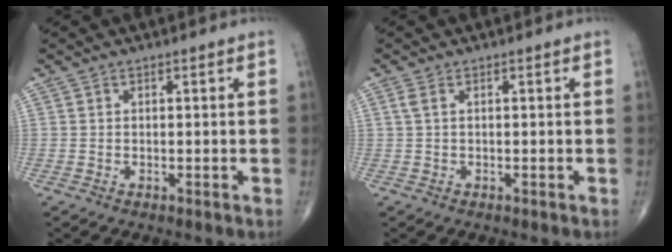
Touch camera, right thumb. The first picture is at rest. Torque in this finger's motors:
{"motor_torque": [-0.26, 0.19, -0.02, 0.16, 0.05]}